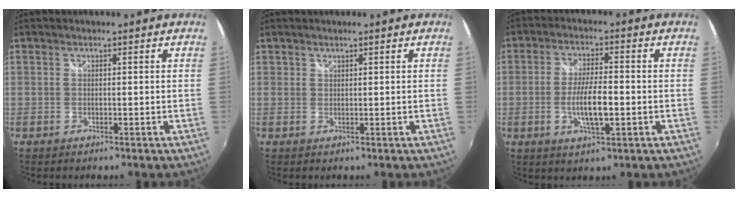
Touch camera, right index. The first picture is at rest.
{"total": 0.6, "force": [0.5, 0.3, 0.0], "torque": [0.001, 0.000, 0.009]}
{"total": 7.7, "force": [-1.7, 1.9, 7.2], "torque": [-0.139, -0.006, -0.029]}